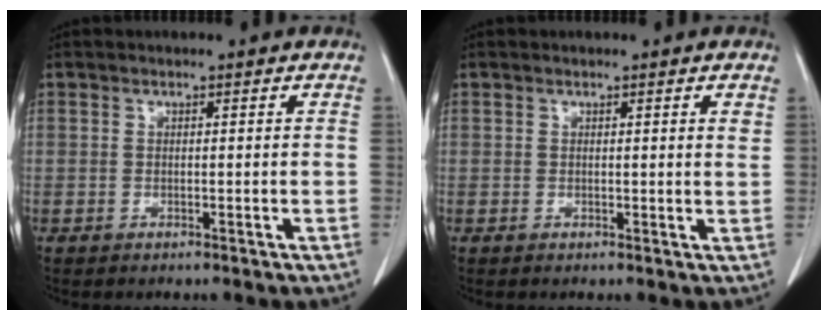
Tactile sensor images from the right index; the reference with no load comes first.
{"total": 1.1, "force": [0.7, 0.0, 0.9], "torque": [-0.010, -0.004, 0.008]}